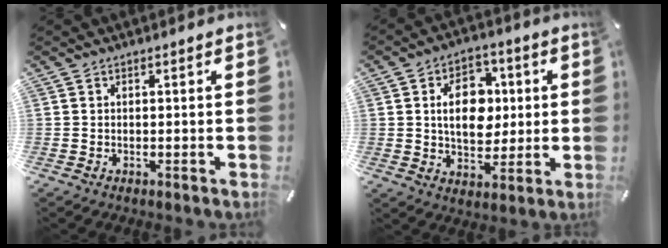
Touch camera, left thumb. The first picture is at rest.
{"total": 12.2, "force": [1.6, 8.9, 8.2], "torque": [-0.126, 0.009, 0.026]}